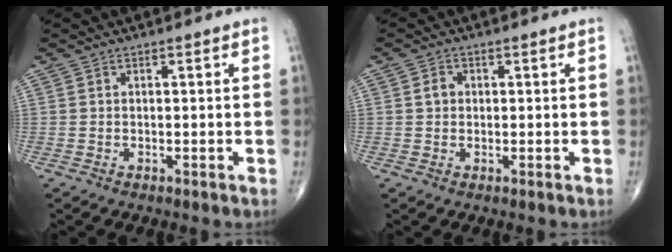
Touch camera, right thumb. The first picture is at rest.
{"total": 2.1, "force": [0.2, 1.8, 1.1], "torque": [-0.010, 0.005, 0.003]}